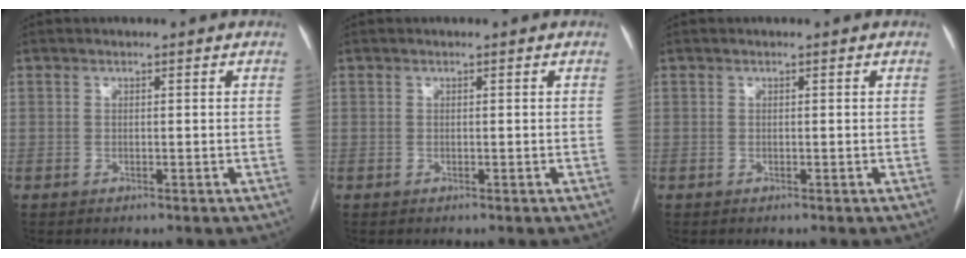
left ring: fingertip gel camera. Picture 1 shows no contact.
{"total": 0.0}
{"total": 0.0}